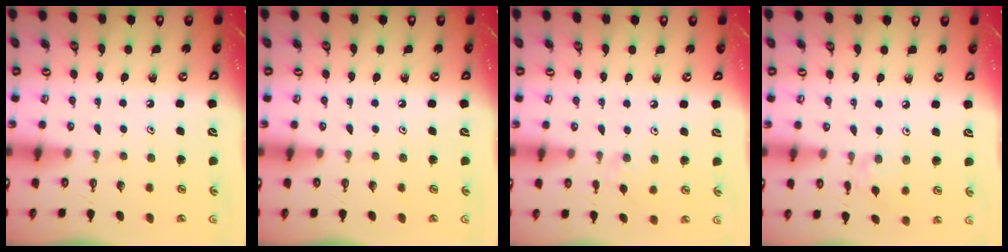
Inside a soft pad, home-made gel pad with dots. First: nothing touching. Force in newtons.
{"total": 0.0}
{"total": 4.9, "press": 4.9, "slide": 0.7}
{"total": 3.0, "press": 2.9, "slide": 0.6}